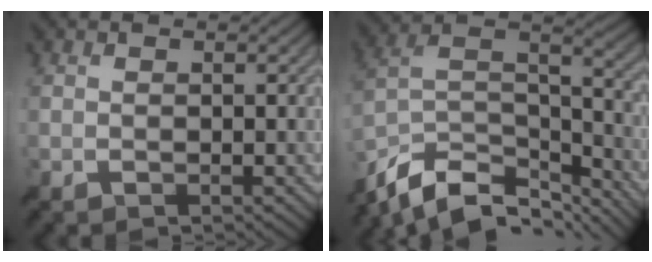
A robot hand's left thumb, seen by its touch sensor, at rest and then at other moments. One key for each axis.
{"total": 13.5, "fx": -9.8, "fy": 6.2, "fz": 6.9, "tx": -0.178, "ty": -0.006, "tz": -0.172}